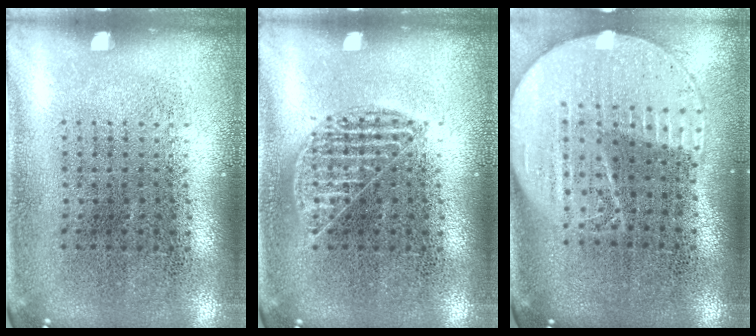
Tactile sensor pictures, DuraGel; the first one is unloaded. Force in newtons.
{"total": 1.4, "press": 1.4, "slide": 0.2}
{"total": 2.1, "press": 1.8, "slide": 1.1}